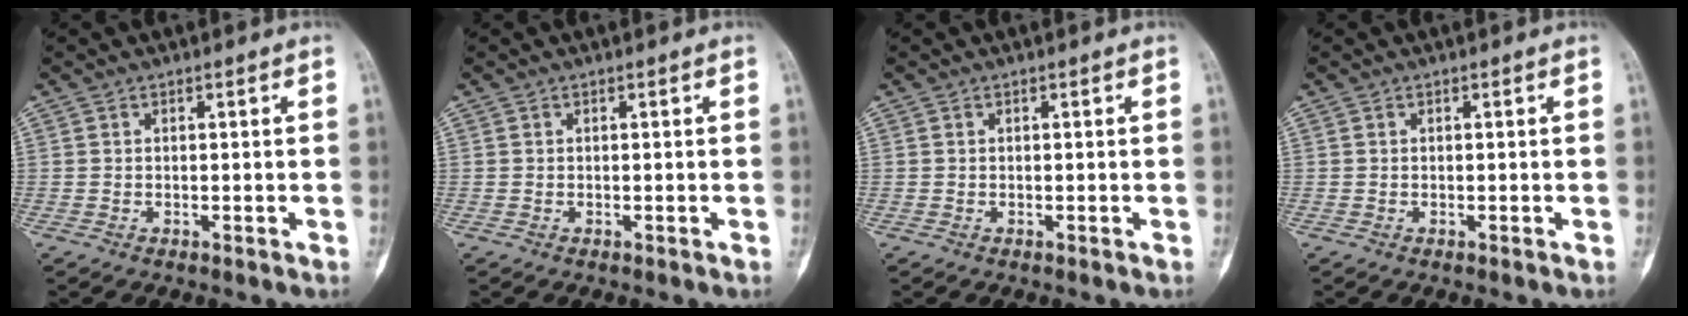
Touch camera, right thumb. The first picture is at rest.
{"total": 0.0}
{"total": 0.0}
{"total": 0.0}